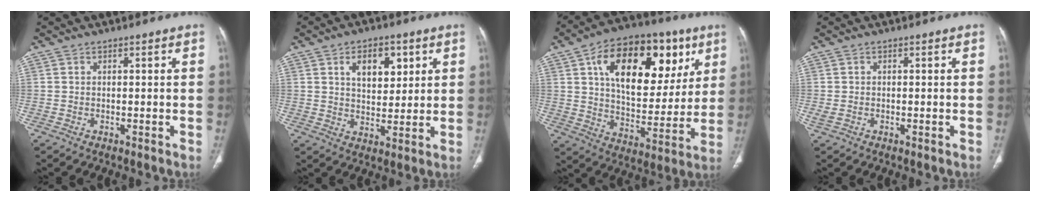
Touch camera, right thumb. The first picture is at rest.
{"total": 9.2, "force": [3.7, 5.5, 6.4], "torque": [-0.066, -0.017, 0.061]}
{"total": 25.6, "force": [9.7, 14.3, 18.9], "torque": [-0.249, -0.003, 0.155]}
{"total": 1.4, "force": [-0.3, 0.8, 1.1], "torque": [-0.031, 0.006, 0.000]}